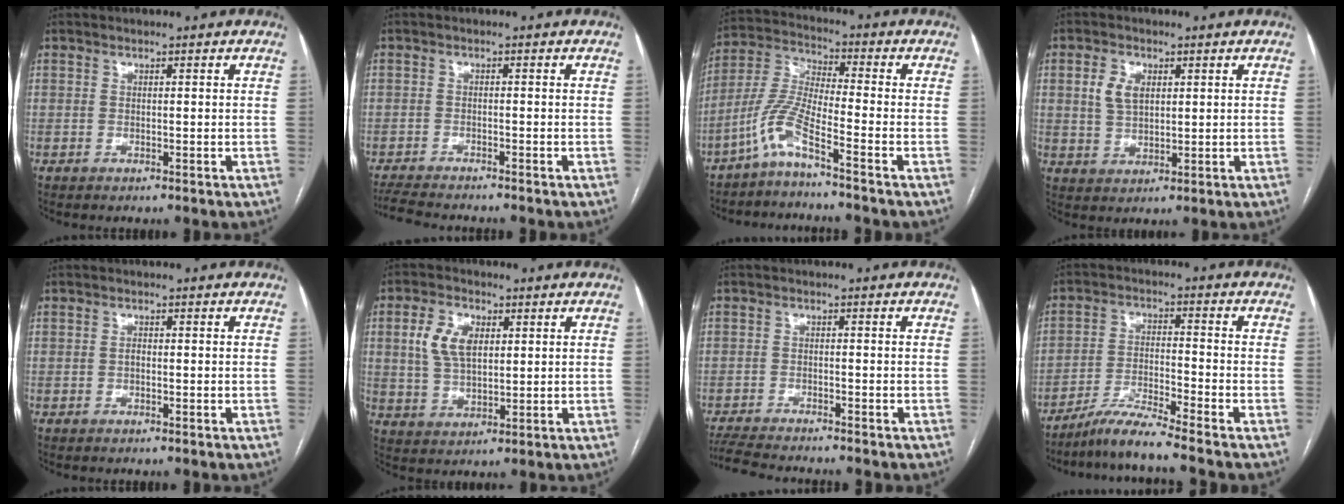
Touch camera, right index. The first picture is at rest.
{"total": 6.6, "force": [-6.2, 1.0, 2.2], "torque": [-0.033, -0.016, -0.102]}
{"total": 7.2, "force": [-4.9, -0.4, 5.2], "torque": [-0.128, -0.001, -0.108]}
{"total": 4.8, "force": [1.5, 3.0, 3.5], "torque": [-0.073, 0.008, 0.034]}
{"total": 0.6, "force": [-0.2, 0.3, 0.5], "torque": [-0.009, 0.002, -0.004]}
{"total": 7.5, "force": [2.1, 4.3, 5.8], "torque": [-0.127, 0.013, 0.046]}
{"total": 7.7, "force": [-7.2, 0.6, 2.6], "torque": [-0.039, -0.017, -0.121]}
{"total": 6.9, "force": [-6.2, -1.7, 2.6], "torque": [-0.051, -0.022, -0.119]}